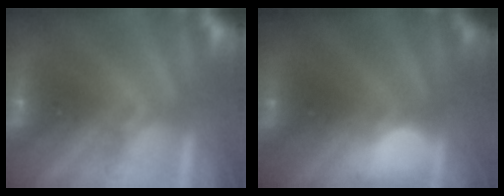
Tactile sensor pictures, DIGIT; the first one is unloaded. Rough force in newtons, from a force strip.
{"total": 2.6}